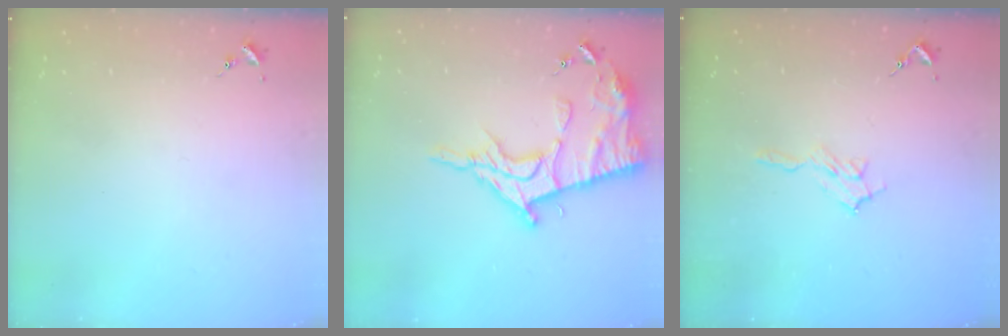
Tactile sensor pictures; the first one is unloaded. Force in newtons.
{"total": 16.7, "press": 16.7, "slide": 1.6}
{"total": 6.5, "press": 6.5, "slide": 0.8}